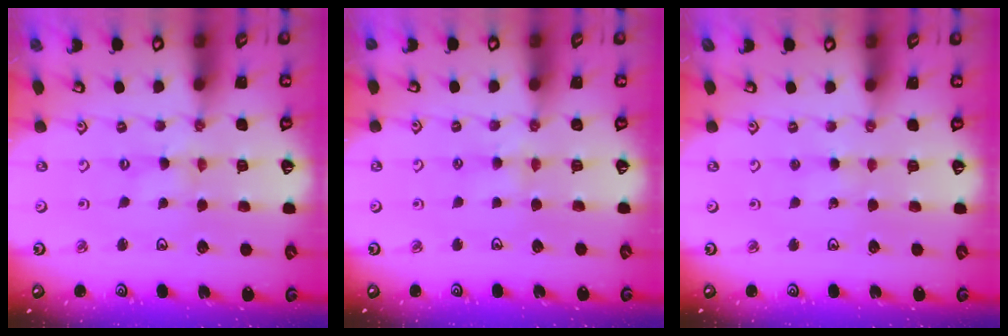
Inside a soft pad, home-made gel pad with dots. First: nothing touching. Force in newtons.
{"total": 3.9, "press": 3.8, "slide": 0.7}
{"total": 2.2, "press": 2.2, "slide": 0.2}